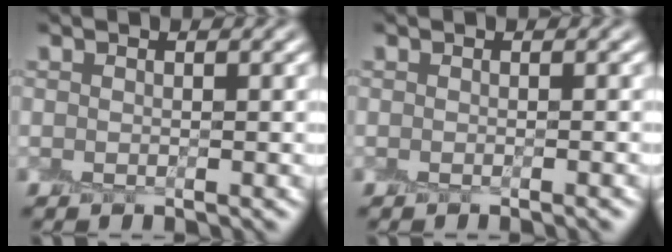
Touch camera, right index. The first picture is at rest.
{"total": 1.0, "force": [-0.5, 0.2, 0.8], "torque": [-0.007, -0.003, -0.011]}